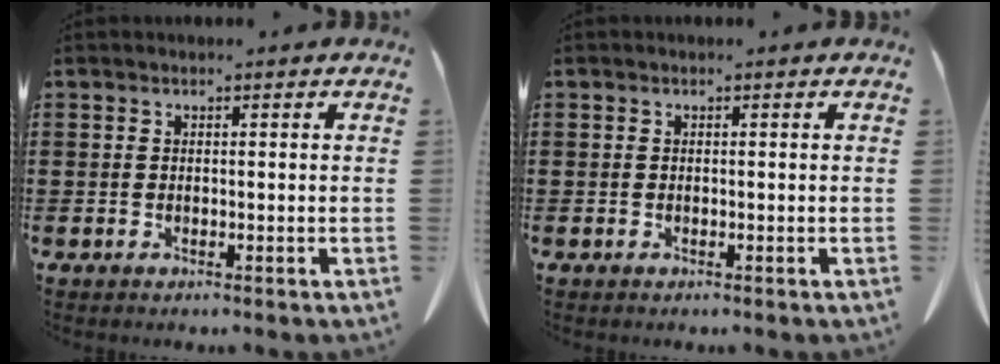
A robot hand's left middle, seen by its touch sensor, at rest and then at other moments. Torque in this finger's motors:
{"motor_torque": [-1.05, -1.09, 0.03, -0.01]}